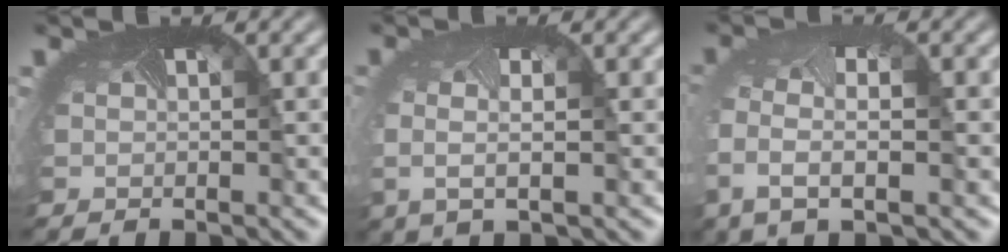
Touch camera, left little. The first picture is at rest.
{"total": 1.6, "force": [-0.2, 0.6, 1.5], "torque": [-0.053, -0.010, -0.002]}
{"total": 3.8, "force": [-1.2, 2.0, 3.0], "torque": [-0.098, -0.018, -0.022]}